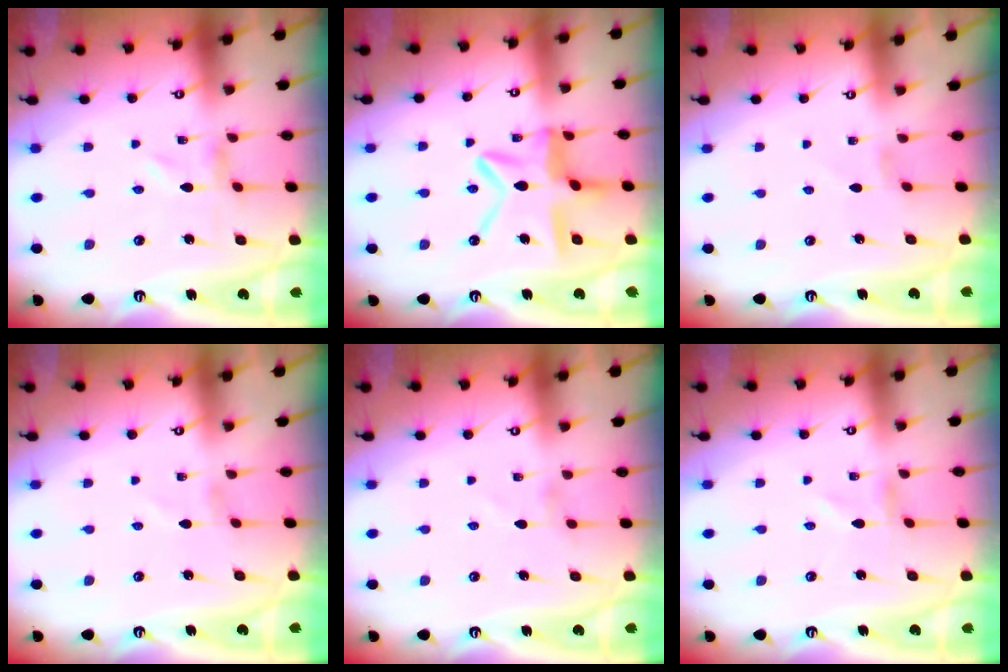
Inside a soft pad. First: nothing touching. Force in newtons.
{"total": 12.9, "press": 12.8, "slide": 1.3}
{"total": 0.0}
{"total": 1.3, "press": 1.3, "slide": 0.1}
{"total": 0.6, "press": 0.5, "slide": 0.3}
{"total": 1.1, "press": 1.1, "slide": 0.1}